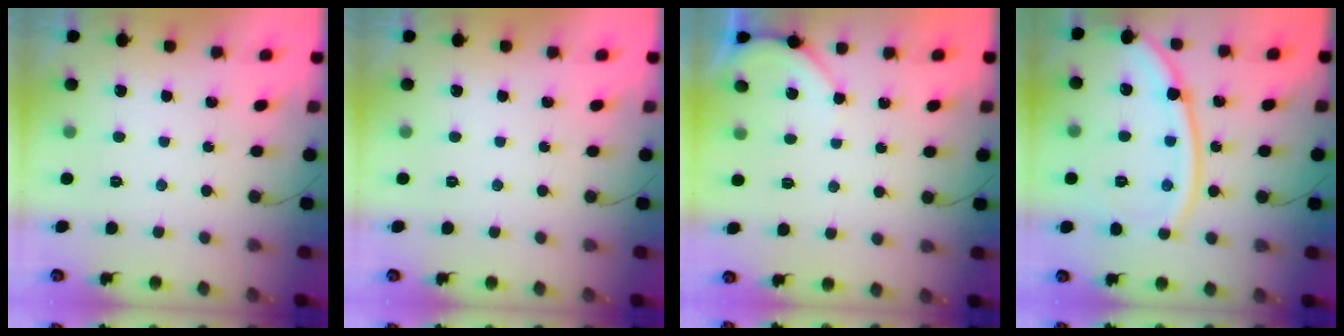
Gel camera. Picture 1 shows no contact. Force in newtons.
{"total": 0.0}
{"total": 2.2, "press": 2.2, "slide": 0.3}
{"total": 14.8, "press": 14.7, "slide": 1.9}